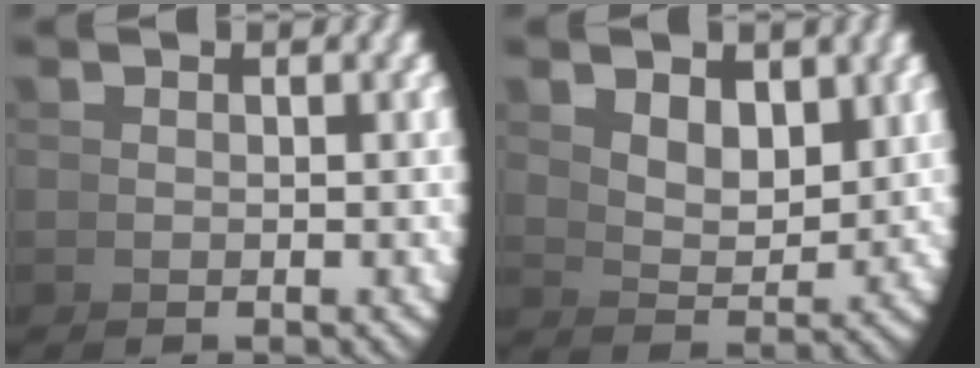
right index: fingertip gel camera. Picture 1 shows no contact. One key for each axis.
{"total": 3.1, "fx": 2.2, "fy": 0.8, "fz": 2.0, "tx": -0.025, "ty": -0.009, "tz": 0.052}